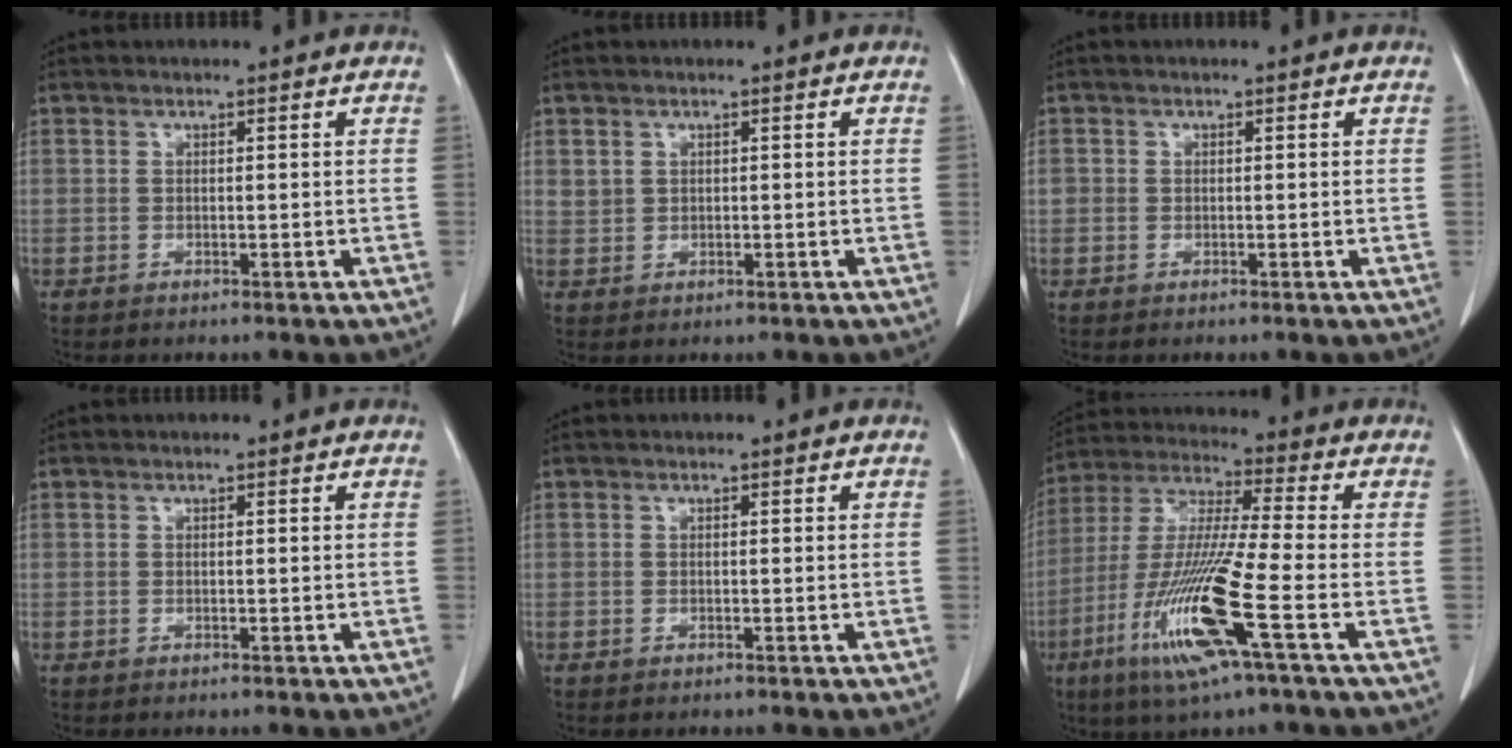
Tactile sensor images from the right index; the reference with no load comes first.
{"total": 1.5, "force": [0.8, 1.2, 0.3], "torque": [0.004, 0.003, 0.013]}
{"total": 1.0, "force": [0.0, 1.0, 0.2], "torque": [0.007, 0.006, -0.002]}
{"total": 0.0}
{"total": 0.0}
{"total": 15.9, "force": [-6.3, -0.3, 14.6], "torque": [-0.306, -0.023, -0.124]}